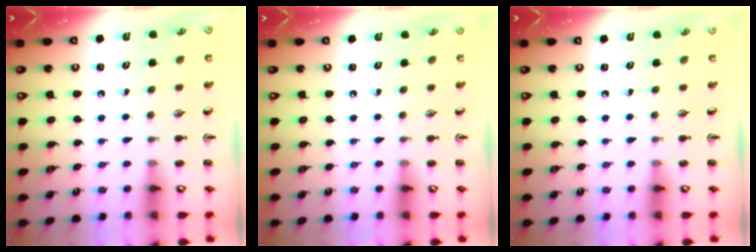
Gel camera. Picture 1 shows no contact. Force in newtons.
{"total": 0.0}
{"total": 0.0}